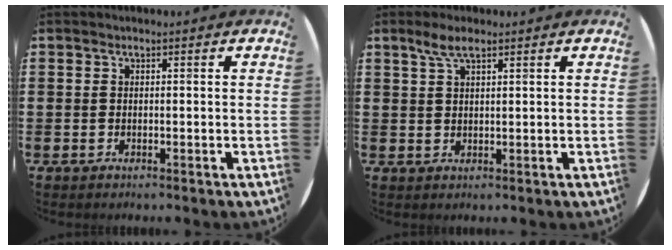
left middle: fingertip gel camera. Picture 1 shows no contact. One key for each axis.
{"total": 3.3, "fx": 2.2, "fy": 0.8, "fz": 2.3, "tx": -0.048, "ty": 0.006, "tz": 0.038}